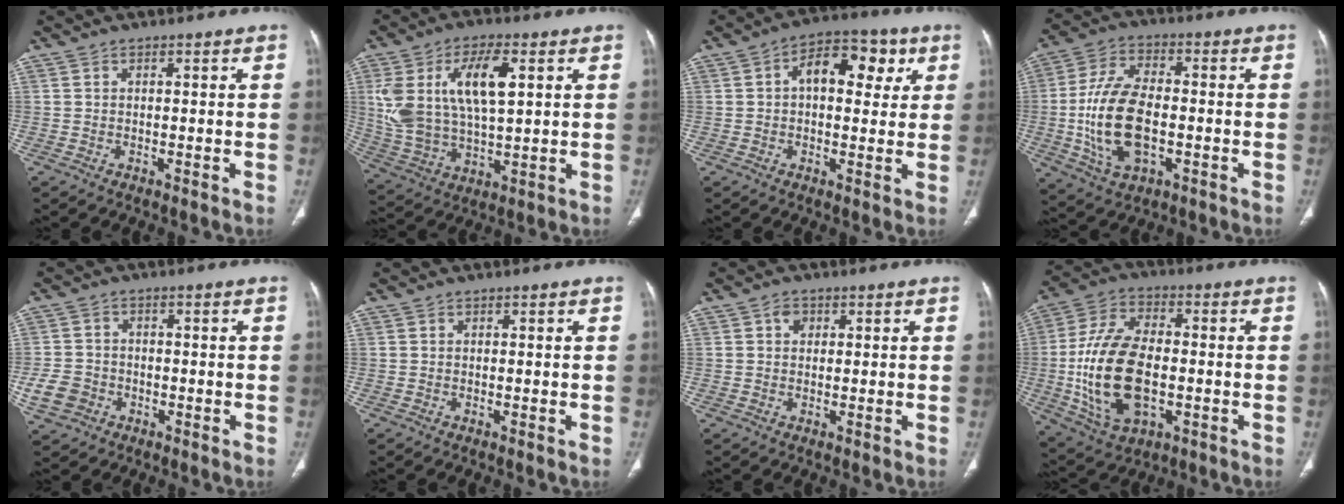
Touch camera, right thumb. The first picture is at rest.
{"total": 16.8, "force": [4.6, 8.0, 14.1], "torque": [-0.274, -0.003, 0.094]}
{"total": 11.2, "force": [3.0, 6.9, 8.3], "torque": [-0.080, 0.019, 0.036]}
{"total": 15.7, "force": [-2.4, 8.7, 12.9], "torque": [-0.250, 0.014, -0.038]}
{"total": 5.9, "force": [-2.1, 4.9, 2.3], "torque": [-0.044, 0.016, -0.037]}
{"total": 0.0}
{"total": 2.1, "force": [0.7, 1.7, 1.0], "torque": [-0.004, 0.001, 0.008]}
{"total": 19.1, "force": [-2.6, 10.9, 15.5], "torque": [-0.296, 0.013, -0.035]}